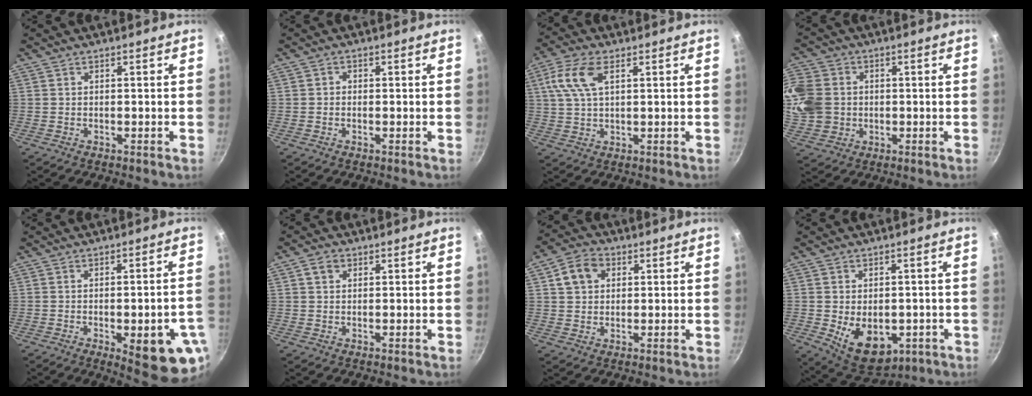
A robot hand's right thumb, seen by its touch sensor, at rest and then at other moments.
{"total": 1.1, "force": [-0.2, 1.0, 0.4], "torque": [-0.003, 0.003, -0.005]}
{"total": 8.3, "force": [2.8, 4.1, 6.6], "torque": [-0.136, 0.012, 0.053]}
{"total": 14.0, "force": [0.9, 12.3, 6.6], "torque": [-0.141, 0.004, 0.015]}
{"total": 14.0, "force": [-4.4, 4.2, 12.6], "torque": [-0.136, 0.001, -0.048]}
{"total": 2.6, "force": [1.0, 2.0, 1.3], "torque": [-0.015, 0.002, 0.016]}
{"total": 6.9, "force": [2.2, 5.5, 3.6], "torque": [-0.045, 0.010, 0.029]}
{"total": 11.3, "force": [-2.5, 7.5, 8.1], "torque": [-0.090, -0.009, -0.014]}